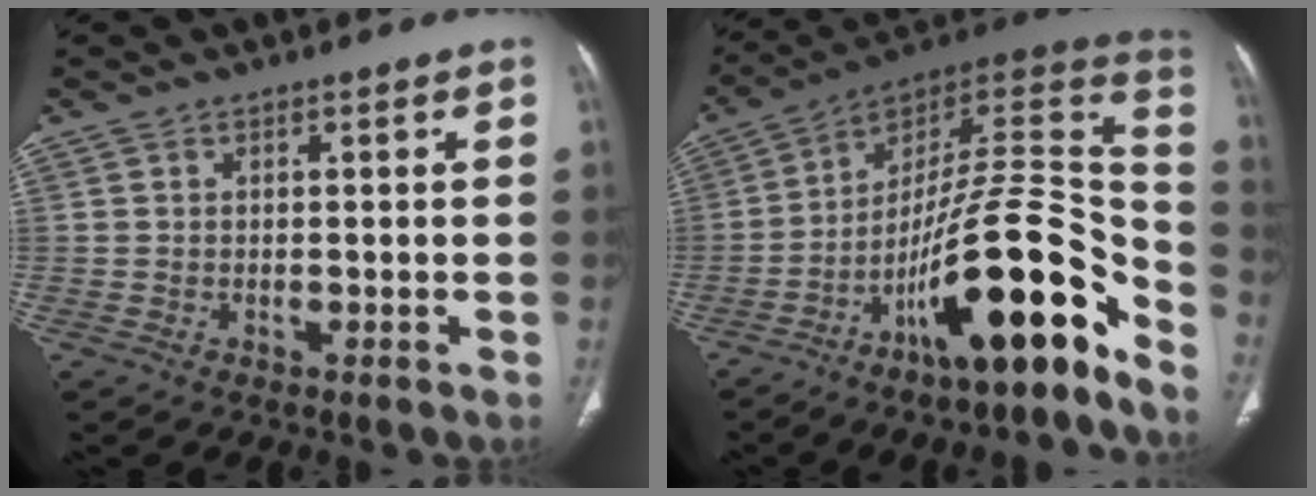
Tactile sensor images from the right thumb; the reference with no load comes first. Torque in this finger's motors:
{"motor_torque": [3.60, 1.41, 1.34, -1.43, 0.86]}